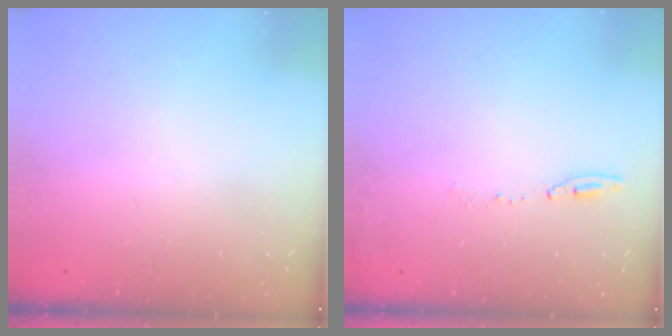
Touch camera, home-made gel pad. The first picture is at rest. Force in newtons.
{"total": 6.3, "press": 6.2, "slide": 0.8}